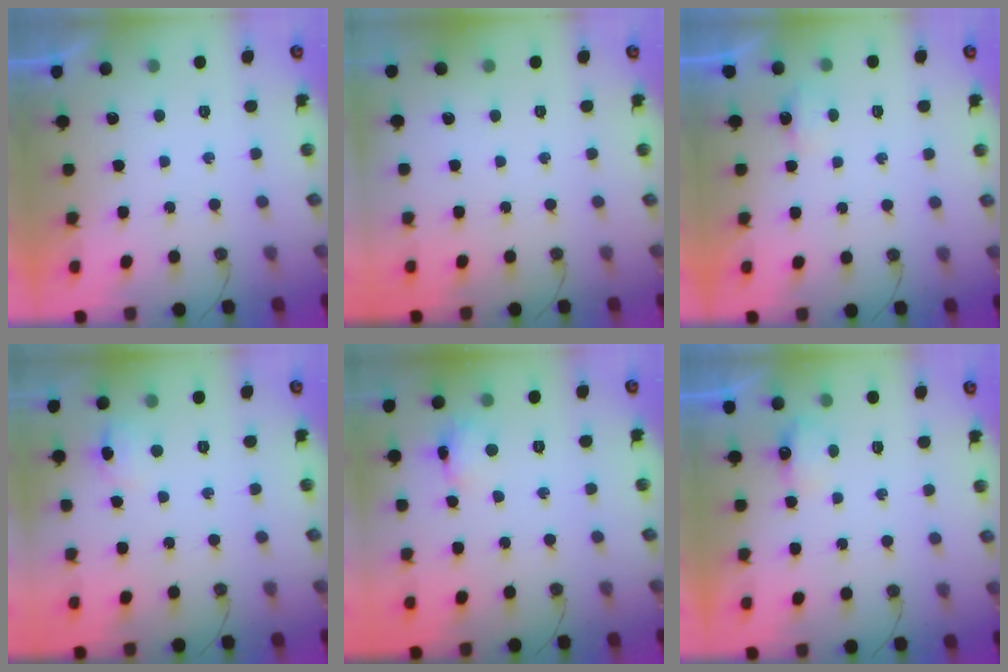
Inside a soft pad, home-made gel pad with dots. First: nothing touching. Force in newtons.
{"total": 0.0}
{"total": 3.0, "press": 2.9, "slide": 0.5}
{"total": 3.9, "press": 3.6, "slide": 1.5}
{"total": 5.9, "press": 5.9, "slide": 0.5}
{"total": 4.8, "press": 4.7, "slide": 0.7}